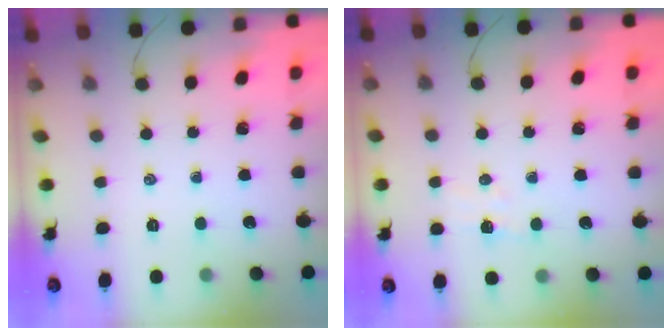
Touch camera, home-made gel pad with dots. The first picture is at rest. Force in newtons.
{"total": 3.7, "press": 3.6, "slide": 0.8}